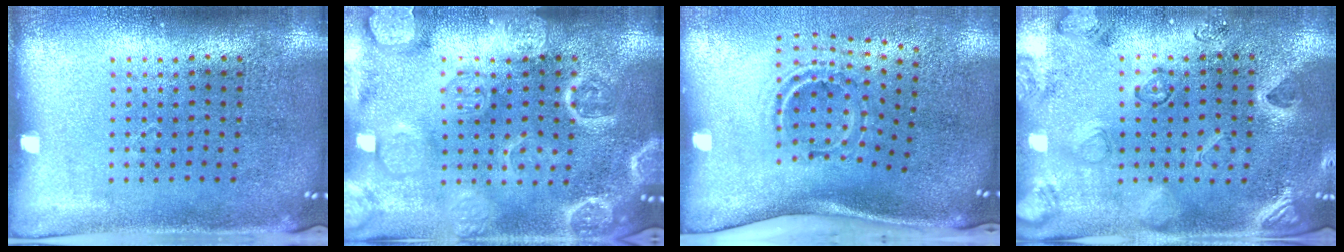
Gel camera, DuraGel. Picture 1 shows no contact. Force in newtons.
{"total": 6.1, "press": 6.0, "slide": 0.9}
{"total": 2.2, "press": 1.2, "slide": 1.9}
{"total": 2.3, "press": 2.0, "slide": 1.1}